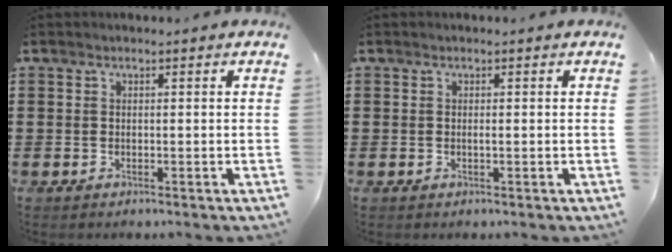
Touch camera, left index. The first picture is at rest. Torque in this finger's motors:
{"motor_torque": [0.11, 0.00, 0.00, 0.01]}